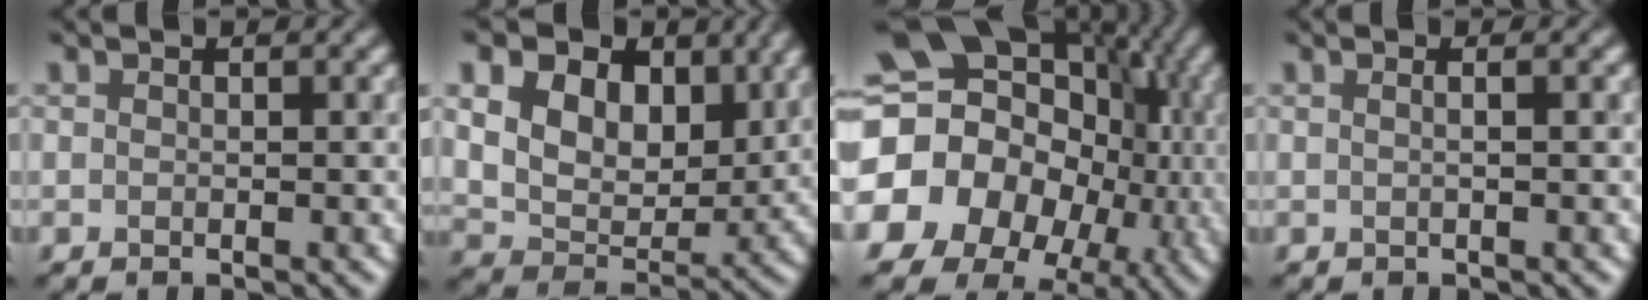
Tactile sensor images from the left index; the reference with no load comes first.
{"total": 13.1, "force": [5.6, 8.9, 7.8], "torque": [-0.153, 0.017, 0.098]}
{"total": 19.8, "force": [-1.6, 16.8, 10.3], "torque": [-0.186, -0.010, -0.036]}
{"total": 1.9, "force": [0.5, 0.9, 1.5], "torque": [-0.004, 0.002, -0.015]}